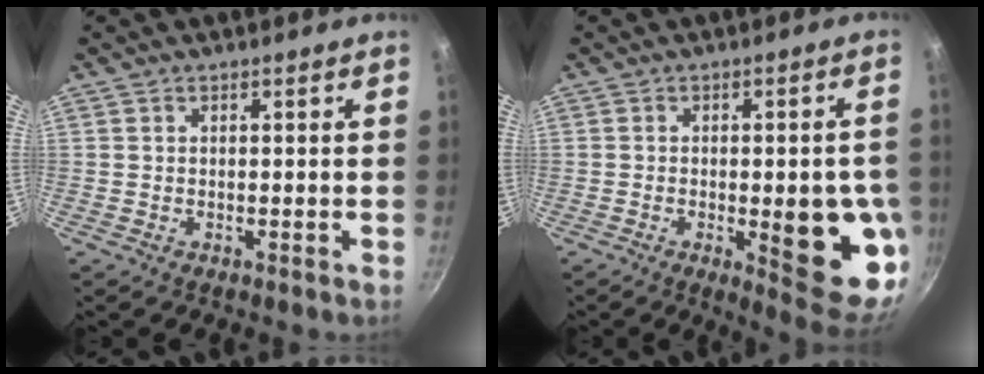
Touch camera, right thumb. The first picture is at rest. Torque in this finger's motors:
{"motor_torque": [2.12, 1.93, 1.77, -0.25, 0.31]}